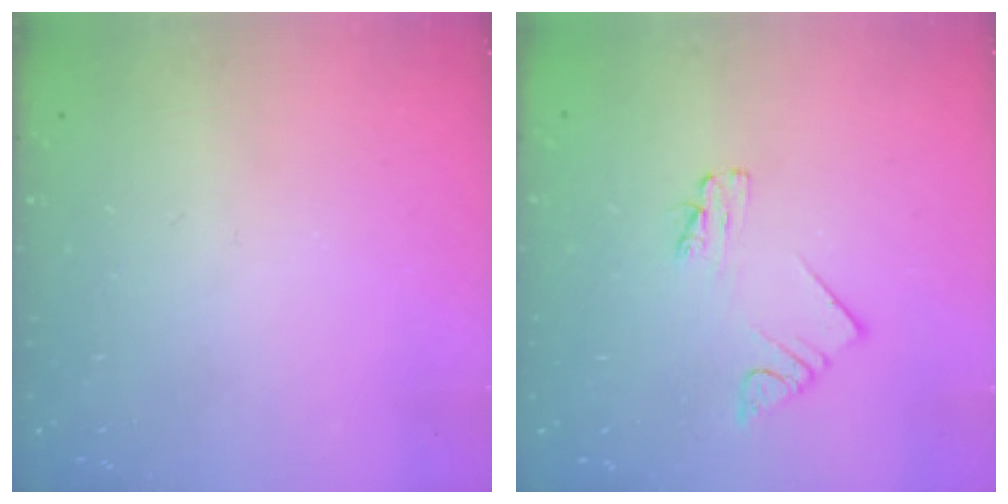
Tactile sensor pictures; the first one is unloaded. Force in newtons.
{"total": 2.0, "press": 2.0, "slide": 0.3}